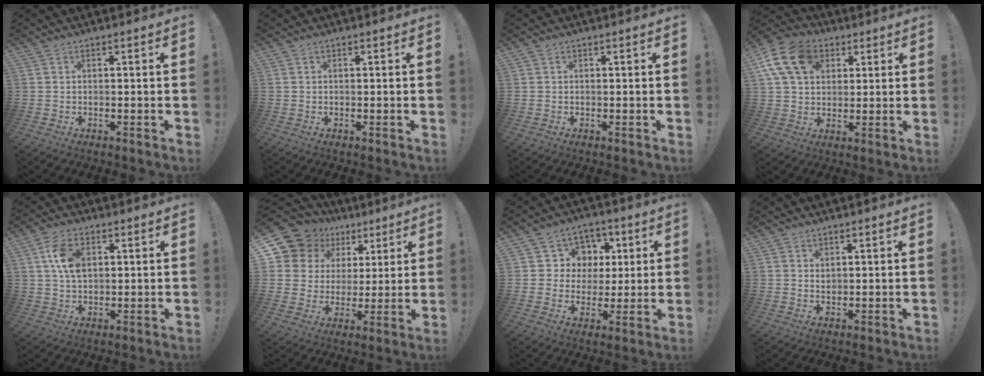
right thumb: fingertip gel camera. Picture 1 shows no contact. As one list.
[{"total": 0.0}, {"total": 0.0}, {"total": 15.4, "force": [5.9, 11.2, 8.8], "torque": [-0.148, -0.017, 0.116]}, {"total": 8.7, "force": [2.4, 5.4, 6.3], "torque": [-0.115, 0.000, 0.043]}, {"total": 13.3, "force": [7.8, 9.9, 4.2], "torque": [-0.078, -0.051, 0.162]}, {"total": 8.8, "force": [1.7, 8.5, 1.5], "torque": [-0.017, -0.013, 0.039]}, {"total": 1.3, "force": [1.0, 0.7, 0.4], "torque": [0.000, -0.005, 0.019]}]